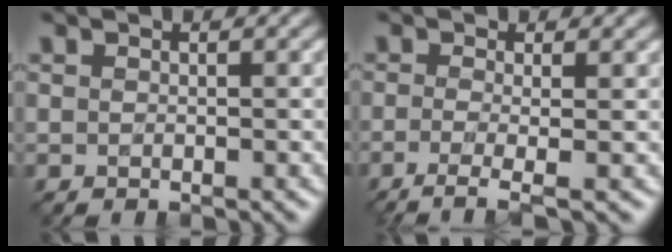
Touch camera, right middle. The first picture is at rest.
{"total": 4.1, "force": [-1.3, 1.2, 3.7], "torque": [-0.055, -0.010, -0.032]}